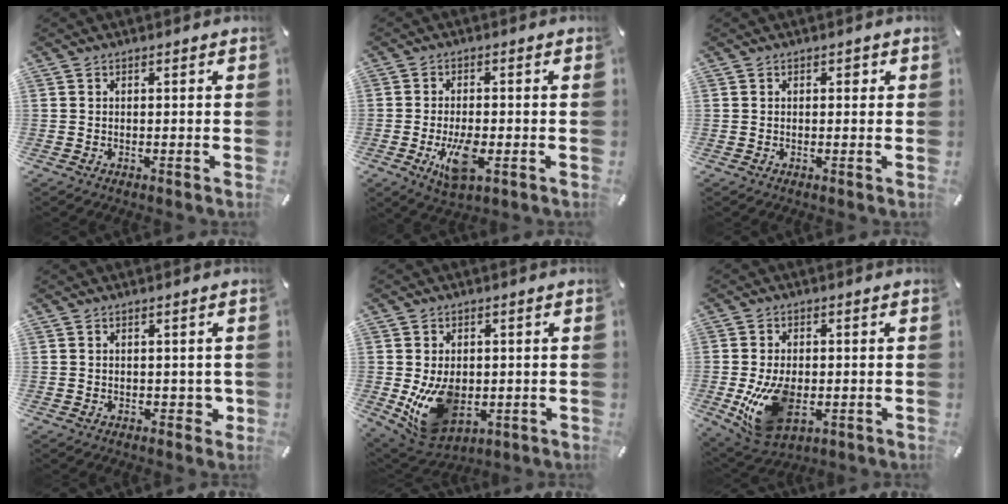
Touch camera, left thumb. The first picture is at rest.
{"total": 8.2, "force": [-2.3, 3.5, 7.1], "torque": [-0.137, -0.007, -0.037]}
{"total": 1.0, "force": [0.3, 0.8, 0.6], "torque": [-0.004, 0.003, 0.002]}
{"total": 2.6, "force": [-0.2, 1.9, 1.8], "torque": [-0.005, -0.004, -0.006]}
{"total": 12.3, "force": [-1.3, 8.9, 8.3], "torque": [-0.167, -0.006, -0.019]}
{"total": 12.9, "force": [-1.8, 8.2, 9.8], "torque": [-0.191, -0.014, -0.029]}